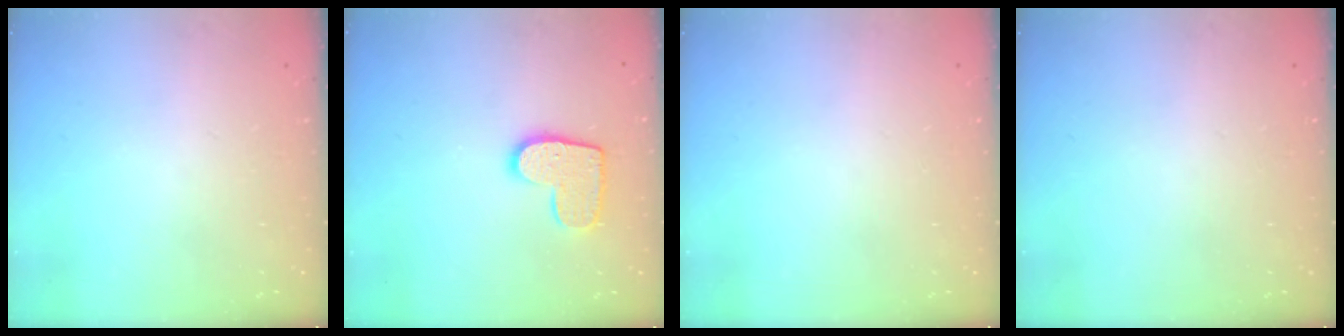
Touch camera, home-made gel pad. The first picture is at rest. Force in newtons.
{"total": 11.2, "press": 11.2, "slide": 0.6}
{"total": 0.0}
{"total": 0.0}